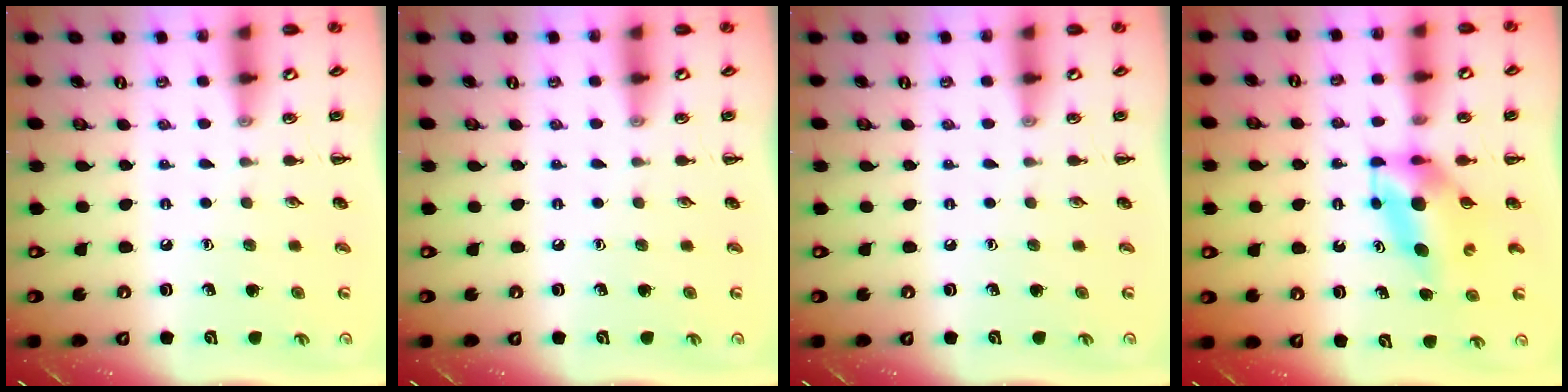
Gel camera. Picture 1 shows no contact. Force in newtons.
{"total": 0.0}
{"total": 0.0}
{"total": 5.6, "press": 5.6, "slide": 0.9}